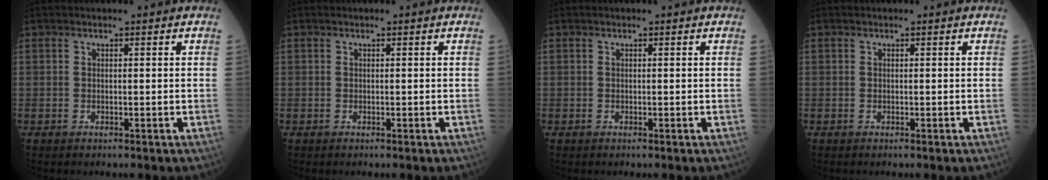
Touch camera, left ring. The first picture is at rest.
{"total": 0.0}
{"total": 0.0}
{"total": 0.0}